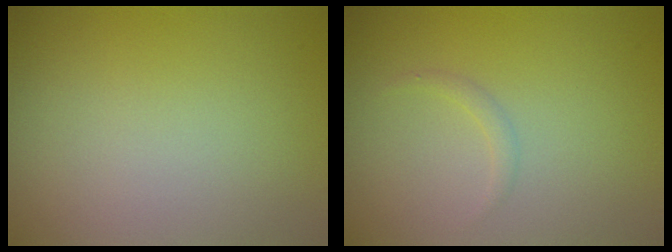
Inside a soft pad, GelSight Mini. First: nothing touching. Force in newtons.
{"total": 0.7, "press": 0.7, "slide": 0.0}